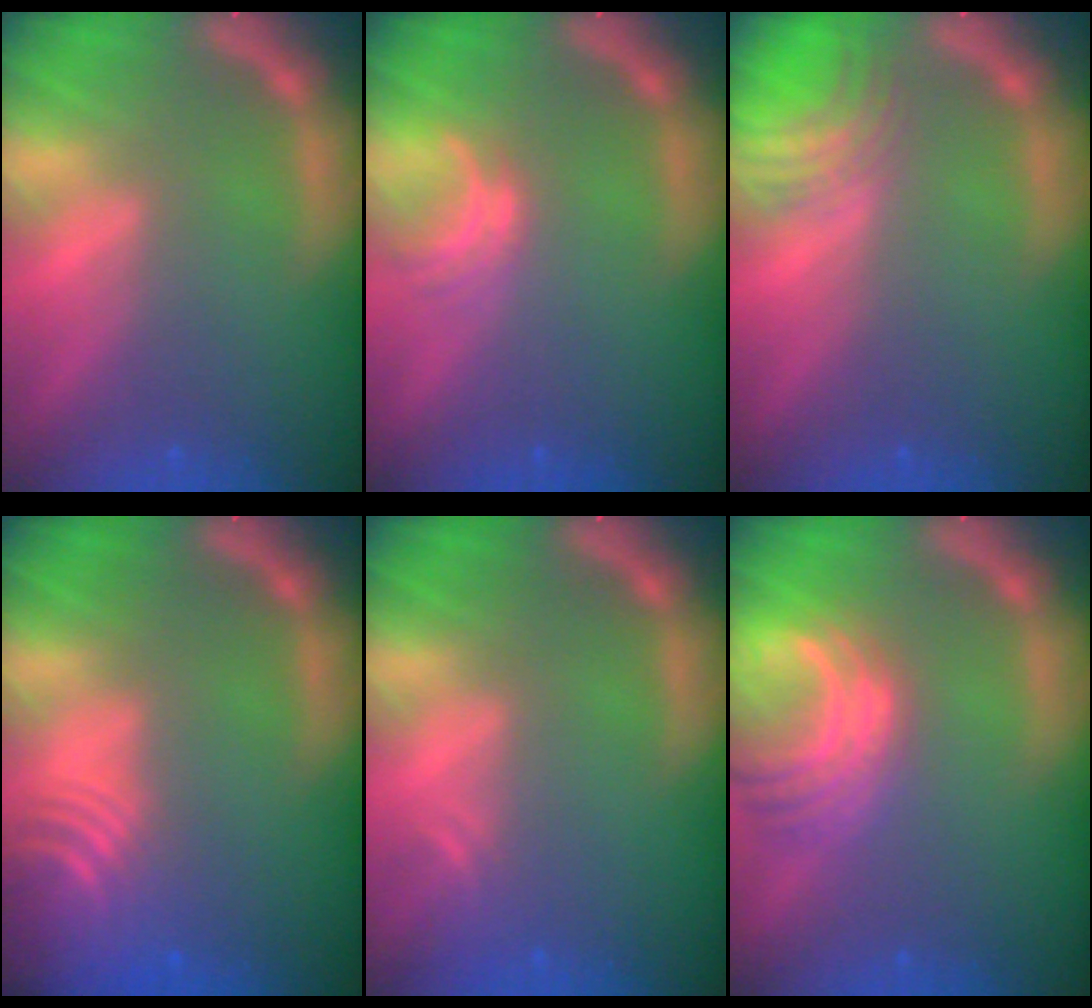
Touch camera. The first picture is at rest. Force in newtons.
{"total": 2.0}
{"total": 3.9}
{"total": 8.6}
{"total": 1.5}
{"total": 6.5}